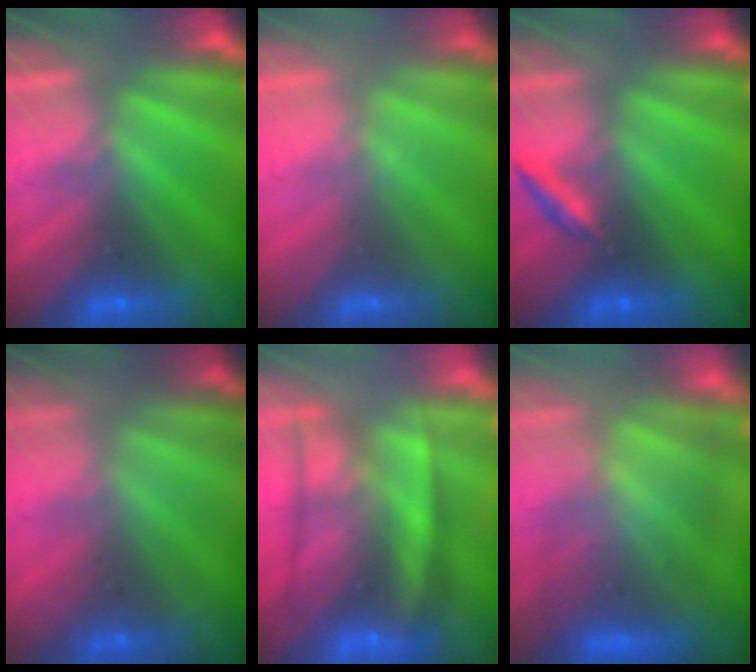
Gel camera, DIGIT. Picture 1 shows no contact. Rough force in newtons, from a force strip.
{"total": 2.2}
{"total": 2.1}
{"total": 1.7}
{"total": 5.8}
{"total": 9.0}